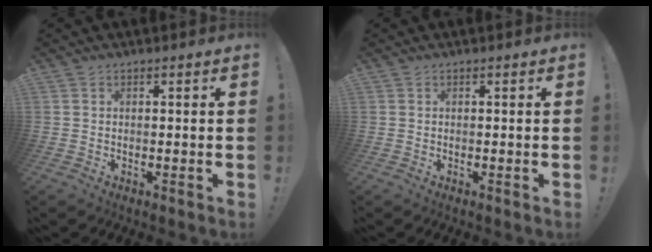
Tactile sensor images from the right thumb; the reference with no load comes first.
{"total": 0.0}